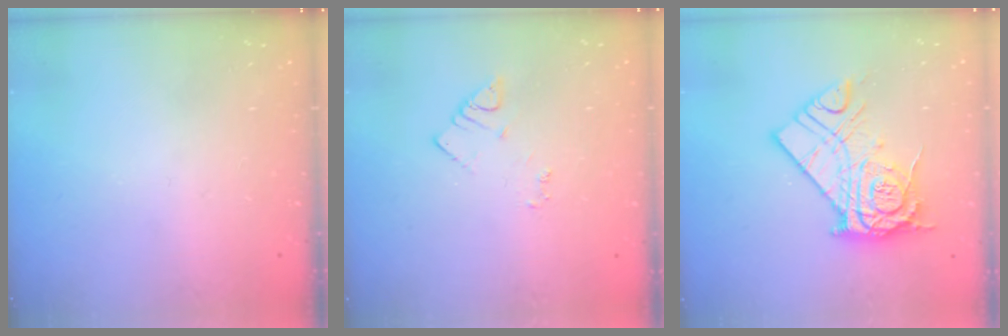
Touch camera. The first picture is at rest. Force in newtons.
{"total": 2.9, "press": 2.9, "slide": 0.3}
{"total": 16.4, "press": 16.4, "slide": 1.2}